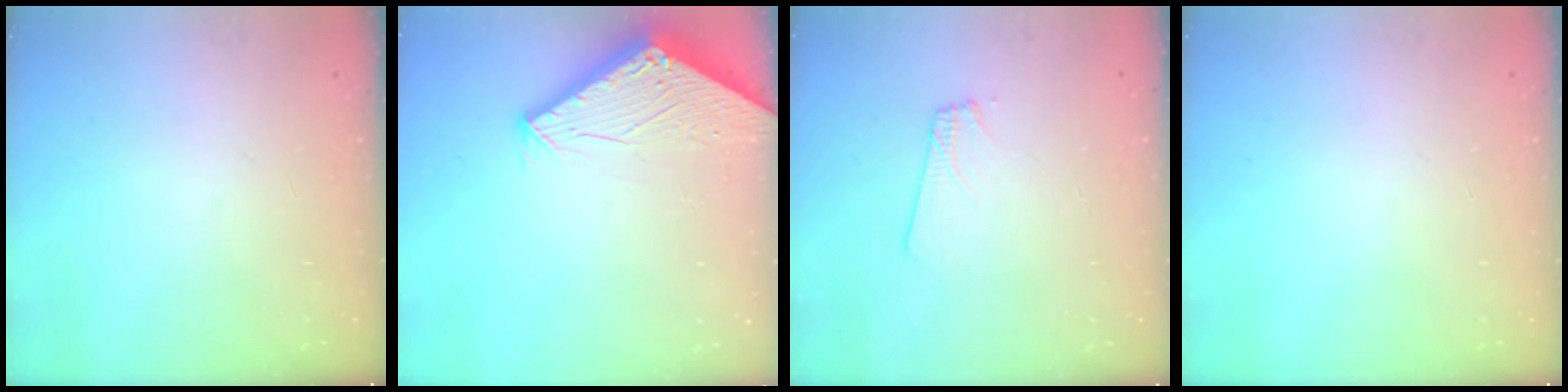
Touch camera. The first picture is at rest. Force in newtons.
{"total": 2.9, "press": 2.9, "slide": 0.1}
{"total": 1.8, "press": 1.8, "slide": 0.1}
{"total": 0.0}